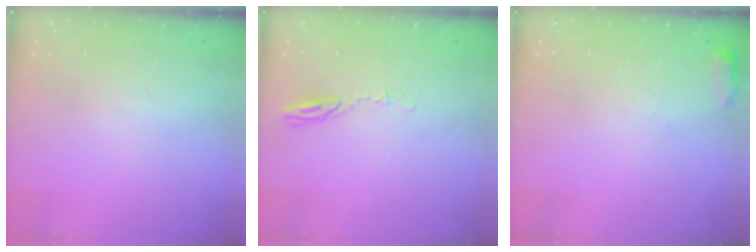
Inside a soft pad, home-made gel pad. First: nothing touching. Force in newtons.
{"total": 3.8, "press": 3.8, "slide": 0.4}
{"total": 4.2, "press": 4.2, "slide": 0.5}